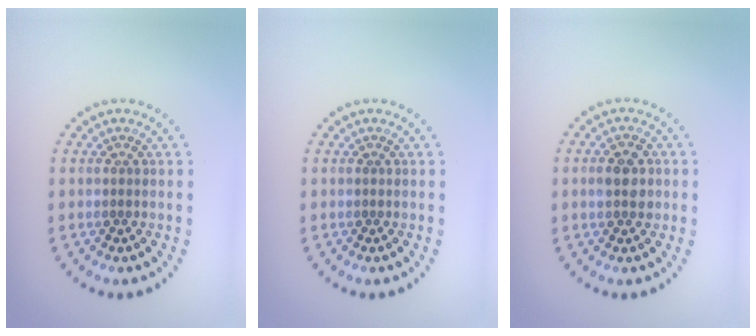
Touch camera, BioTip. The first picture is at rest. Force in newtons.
{"total": 0.0}
{"total": 2.8, "press": 2.8, "slide": 0.1}